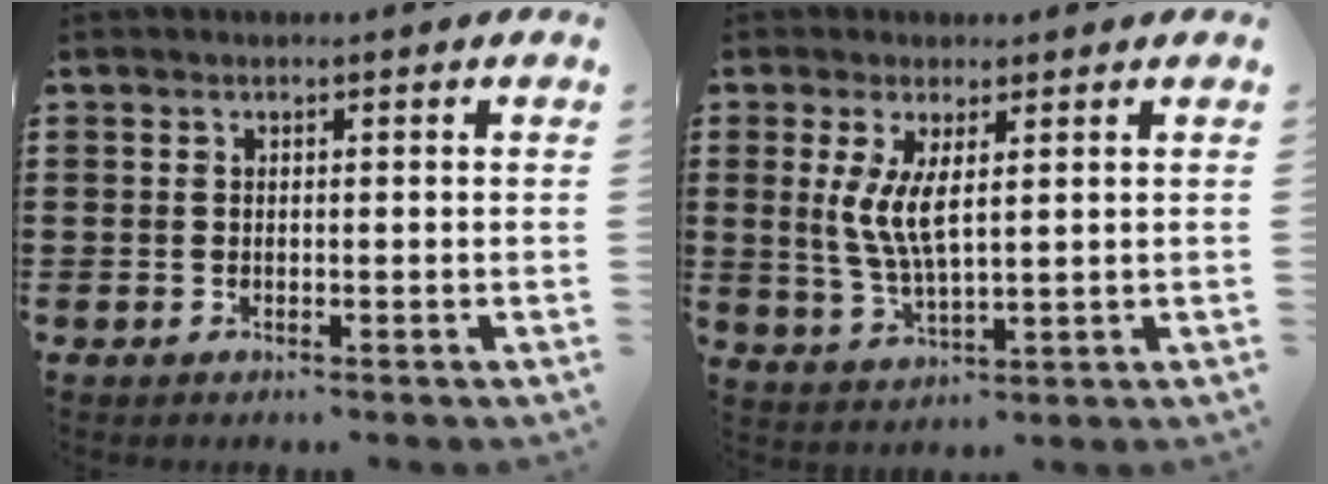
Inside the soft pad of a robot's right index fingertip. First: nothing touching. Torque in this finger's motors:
{"motor_torque": [0.64, -0.23, 0.38, 0.21]}